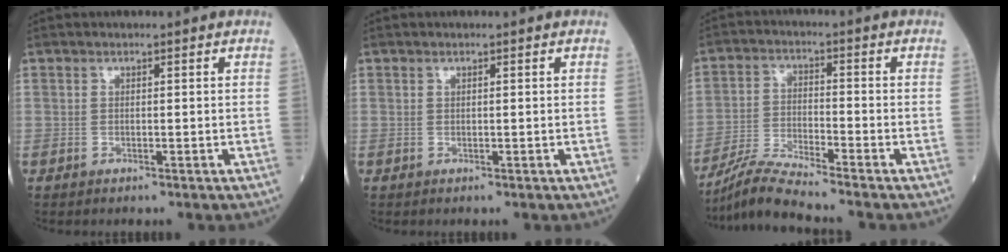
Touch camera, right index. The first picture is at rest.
{"total": 0.0}
{"total": 7.4, "force": [-6.8, -1.6, 2.5], "torque": [-0.059, -0.021, -0.130]}